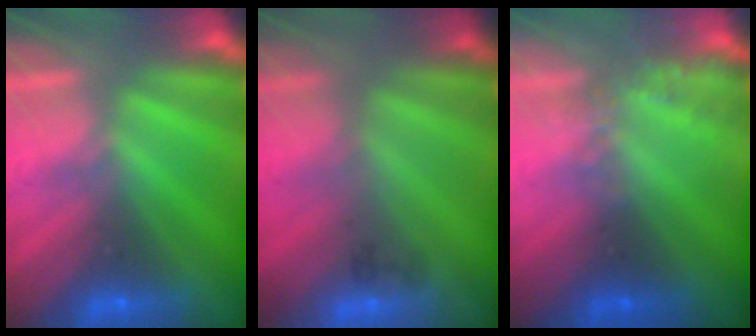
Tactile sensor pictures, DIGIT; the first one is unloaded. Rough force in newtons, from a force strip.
{"total": 2.2}
{"total": 2.3}